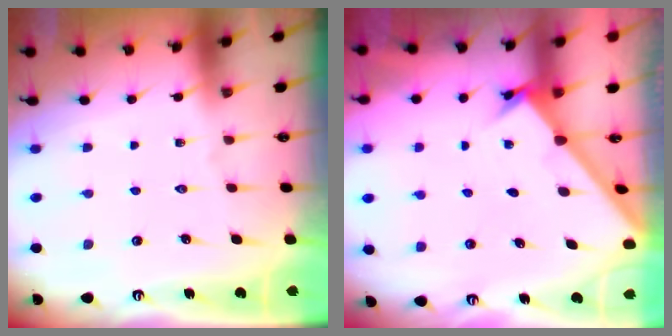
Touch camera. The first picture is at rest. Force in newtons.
{"total": 1.8, "press": 1.8, "slide": 0.2}